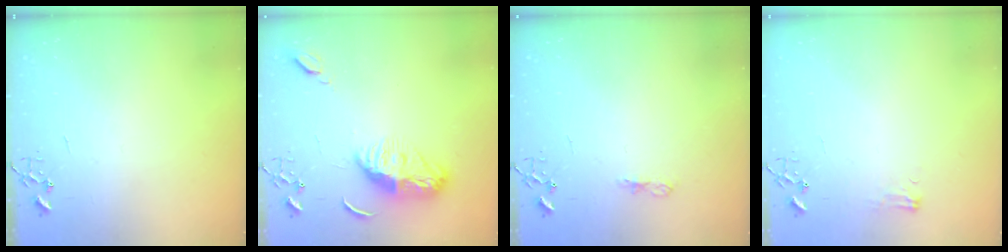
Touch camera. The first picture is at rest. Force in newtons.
{"total": 11.3, "press": 11.3, "slide": 0.3}
{"total": 6.2, "press": 6.2, "slide": 0.8}
{"total": 5.5, "press": 5.5, "slide": 0.7}